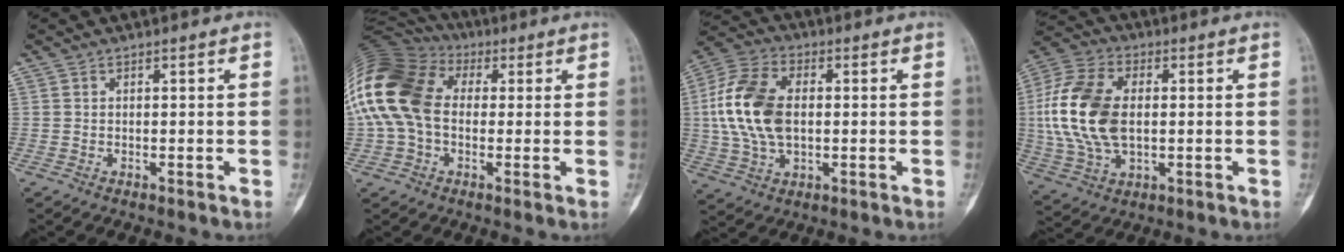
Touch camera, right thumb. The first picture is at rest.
{"total": 20.9, "force": [2.2, 15.1, 14.4], "torque": [-0.321, 0.048, 0.038]}
{"total": 15.6, "force": [0.9, 9.6, 12.2], "torque": [-0.245, 0.013, 0.016]}
{"total": 18.0, "force": [0.9, 10.9, 14.2], "torque": [-0.299, 0.007, 0.020]}